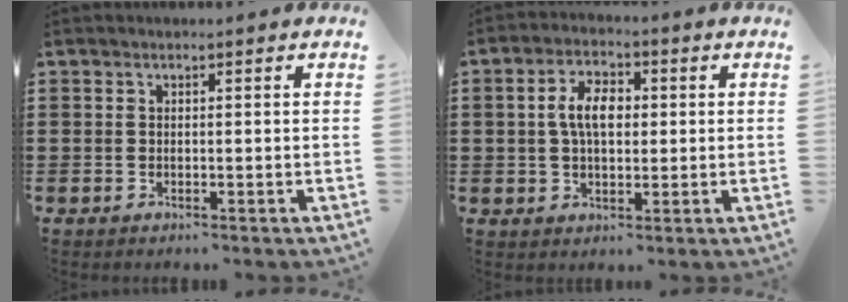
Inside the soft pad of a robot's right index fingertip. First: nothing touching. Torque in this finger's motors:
{"motor_torque": [0.46, 0.20, 0.22, 0.16]}